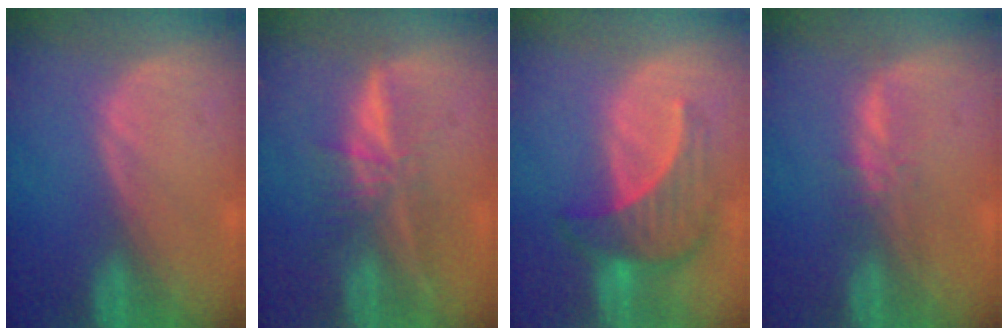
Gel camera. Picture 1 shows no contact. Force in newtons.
{"total": 6.0, "press": 5.4, "slide": 2.6}
{"total": 7.2, "press": 6.7, "slide": 2.8}
{"total": 2.4, "press": 2.4, "slide": 0.2}